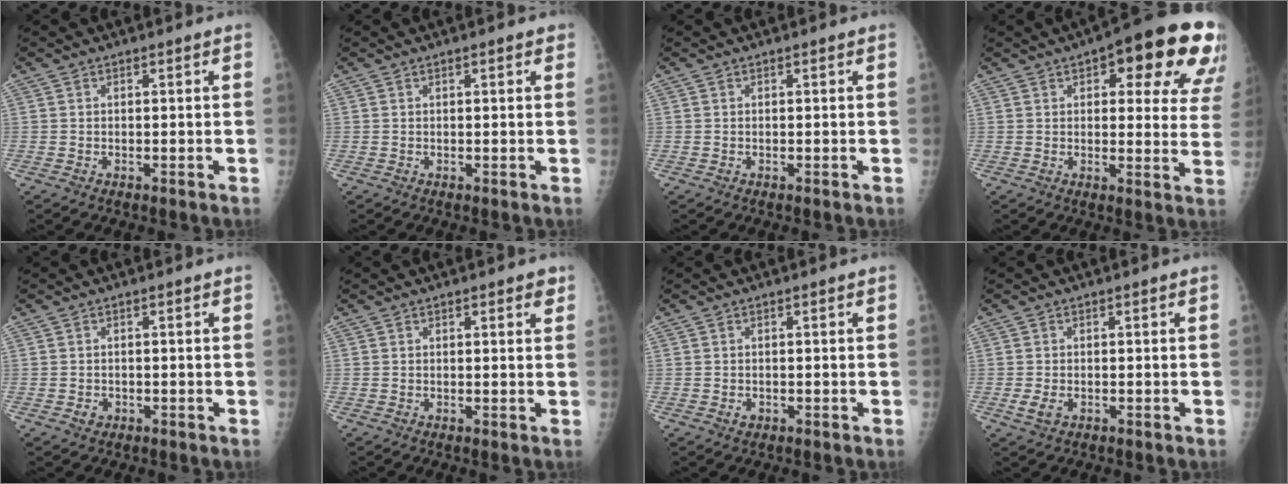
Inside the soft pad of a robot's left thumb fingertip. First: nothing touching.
{"total": 1.4, "force": [0.7, 0.5, 1.0], "torque": [-0.013, 0.001, 0.007]}
{"total": 0.0}
{"total": 20.8, "force": [10.4, 7.8, 16.2], "torque": [-0.160, -0.017, 0.120]}
{"total": 1.4, "force": [-0.5, 1.2, 0.4], "torque": [-0.001, 0.003, -0.006]}
{"total": 2.1, "force": [1.2, 0.8, 1.5], "torque": [-0.008, -0.003, 0.013]}
{"total": 1.0, "force": [-0.4, 0.8, 0.5], "torque": [-0.004, 0.001, -0.003]}
{"total": 2.4, "force": [-0.7, 1.5, 1.7], "torque": [-0.035, -0.003, -0.012]}